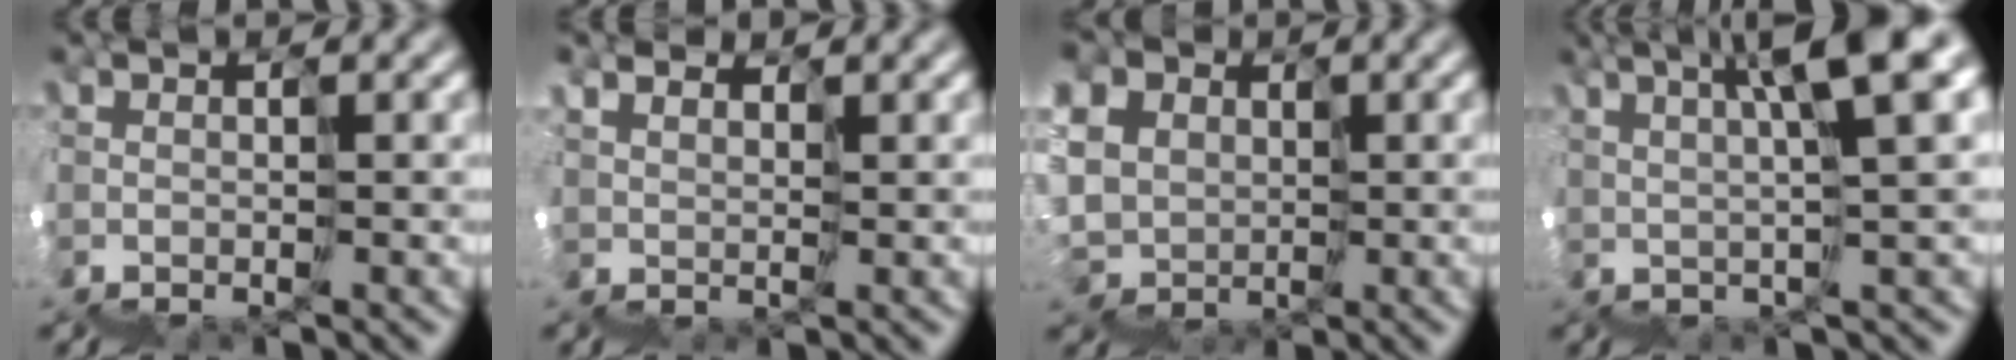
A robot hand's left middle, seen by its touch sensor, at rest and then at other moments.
{"total": 4.0, "force": [2.1, -1.3, -3.1], "torque": [0.032, 0.028, 0.039]}
{"total": 4.3, "force": [1.8, 2.1, -3.3], "torque": [0.014, 0.031, 0.023]}
{"total": 5.7, "force": [3.6, -0.1, 4.4], "torque": [-0.051, 0.046, 0.058]}